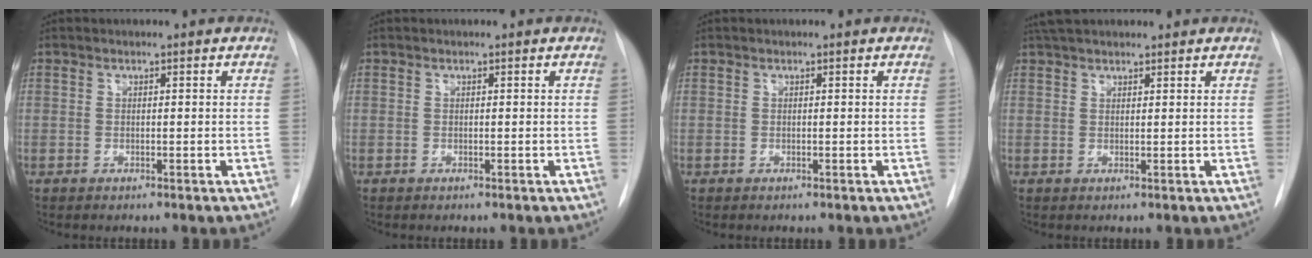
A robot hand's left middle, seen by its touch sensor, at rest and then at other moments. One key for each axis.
{"total": 0.0}
{"total": 0.0}
{"total": 5.6, "fx": 4.8, "fy": 1.6, "fz": 2.3, "tx": -0.035, "ty": 0.036, "tz": 0.083}